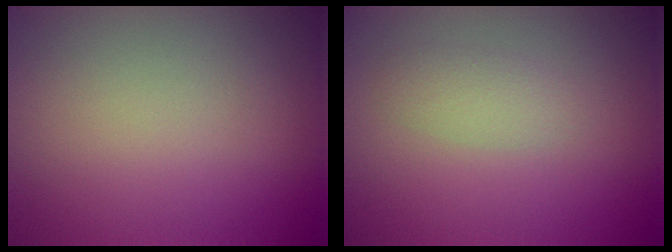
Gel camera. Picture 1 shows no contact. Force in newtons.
{"total": 1.7, "press": 1.7, "slide": 0.2}